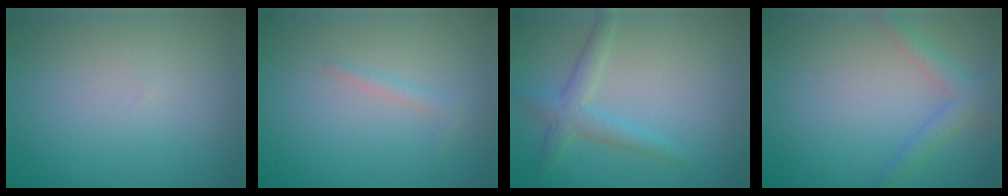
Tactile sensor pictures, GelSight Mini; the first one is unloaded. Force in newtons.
{"total": 1.0, "press": 1.0, "slide": 0.1}
{"total": 2.6, "press": 2.6, "slide": 0.1}
{"total": 2.2, "press": 2.2, "slide": 0.1}